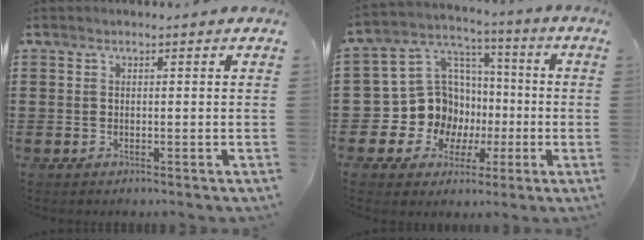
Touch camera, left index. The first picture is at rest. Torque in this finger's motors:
{"motor_torque": [1.21, 0.92, 0.29, 0.06]}